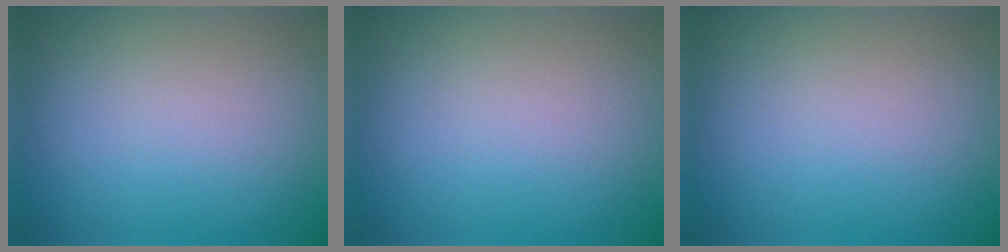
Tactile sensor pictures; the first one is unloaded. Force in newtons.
{"total": 0.0}
{"total": 0.0}